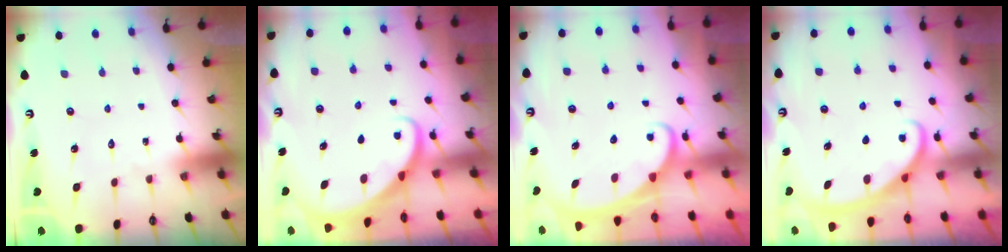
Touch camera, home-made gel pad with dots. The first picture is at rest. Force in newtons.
{"total": 2.4, "press": 2.4, "slide": 0.2}
{"total": 2.4, "press": 2.4, "slide": 0.3}
{"total": 2.8, "press": 2.8, "slide": 0.4}